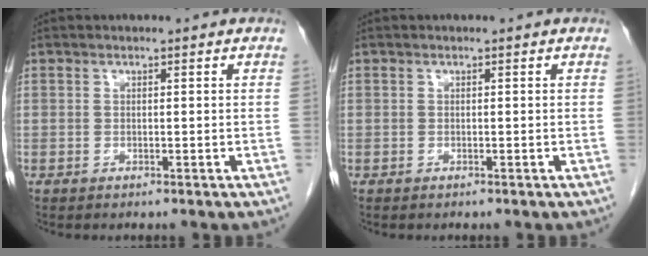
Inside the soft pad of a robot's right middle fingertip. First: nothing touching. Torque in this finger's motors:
{"motor_torque": [0.21, 0.01, 0.03, 0.01]}